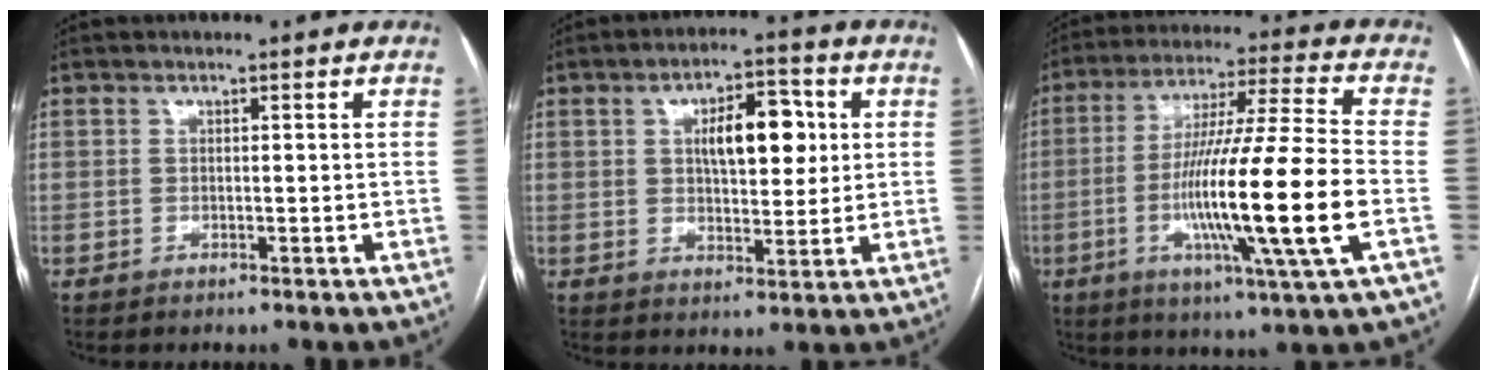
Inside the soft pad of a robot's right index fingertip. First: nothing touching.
{"total": 8.9, "force": [2.2, 3.8, 7.8], "torque": [-0.119, 0.017, 0.035]}
{"total": 19.2, "force": [-4.4, -0.8, 18.7], "torque": [-0.345, -0.015, -0.085]}